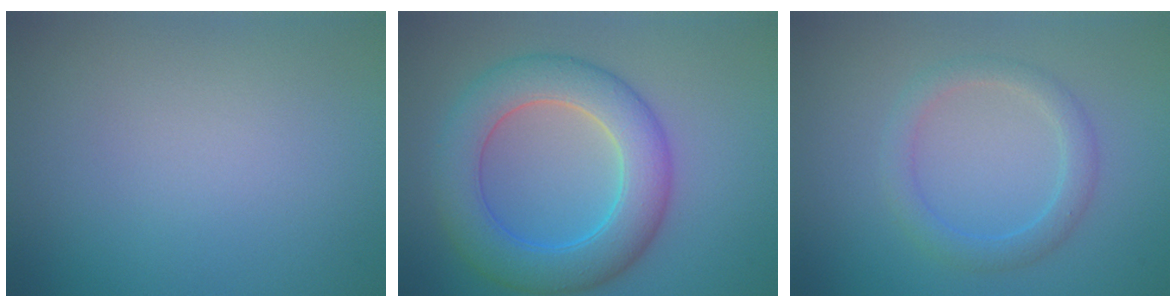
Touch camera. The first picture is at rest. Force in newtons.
{"total": 7.2, "press": 7.2, "slide": 0.2}
{"total": 2.4, "press": 2.4, "slide": 0.1}